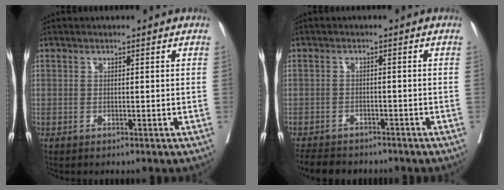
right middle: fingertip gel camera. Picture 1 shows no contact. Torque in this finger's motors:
{"motor_torque": [0.04, -0.03, 0.03, 0.02]}